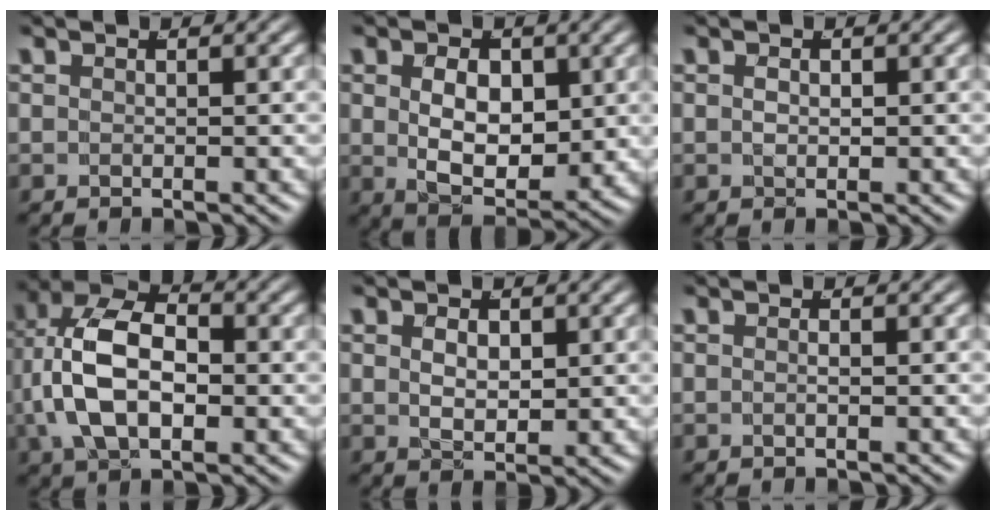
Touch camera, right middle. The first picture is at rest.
{"total": 6.2, "force": [0.1, 3.5, 5.1], "torque": [-0.077, -0.028, 0.015]}
{"total": 1.0, "force": [0.0, 0.6, 0.8], "torque": [-0.012, -0.005, 0.004]}
{"total": 8.8, "force": [0.6, 5.9, 6.5], "torque": [-0.145, -0.016, 0.018]}
{"total": 2.2, "force": [0.4, 1.1, 1.9], "torque": [-0.029, -0.019, 0.021]}
{"total": 0.5, "force": [-0.3, 0.0, 0.4], "torque": [-0.008, -0.002, -0.006]}